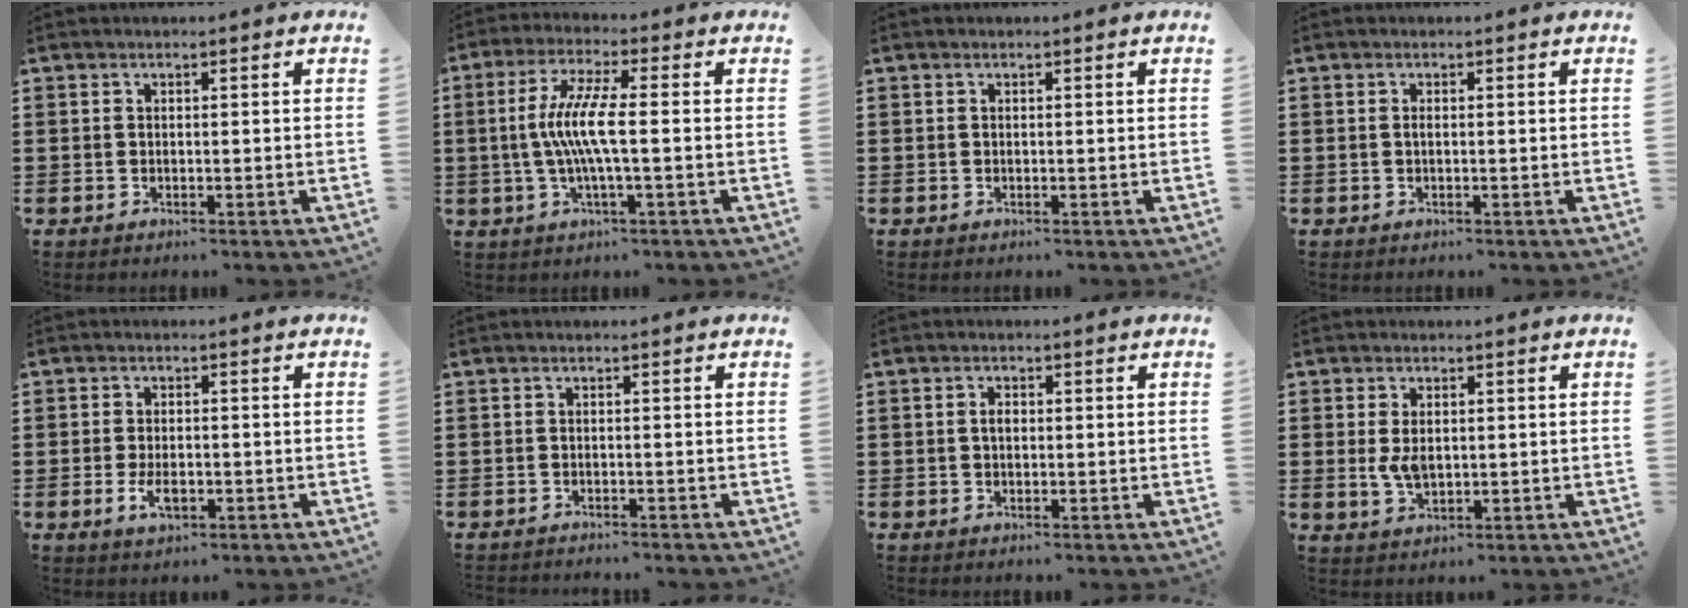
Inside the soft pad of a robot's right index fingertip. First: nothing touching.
{"total": 7.4, "force": [-0.6, 0.7, 7.3], "torque": [-0.154, -0.009, -0.021]}
{"total": 0.0}
{"total": 0.6, "force": [-0.1, 0.1, 0.6], "torque": [-0.013, -0.004, -0.001]}
{"total": 3.4, "force": [-1.1, 1.6, 2.8], "torque": [-0.057, -0.001, -0.020]}
{"total": 0.9, "force": [-0.9, 0.0, 0.0], "torque": [-0.002, 0.001, -0.020]}
{"total": 1.5, "force": [0.0, 0.9, 1.3], "torque": [-0.025, 0.005, -0.001]}
{"total": 3.9, "force": [0.3, 2.2, 3.2], "torque": [-0.073, 0.004, 0.002]}